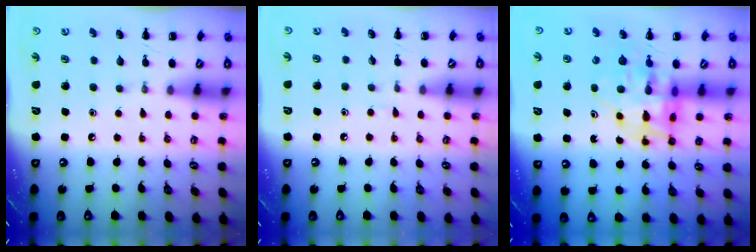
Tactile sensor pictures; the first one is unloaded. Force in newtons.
{"total": 3.0, "press": 2.8, "slide": 1.2}
{"total": 11.2, "press": 10.8, "slide": 3.1}